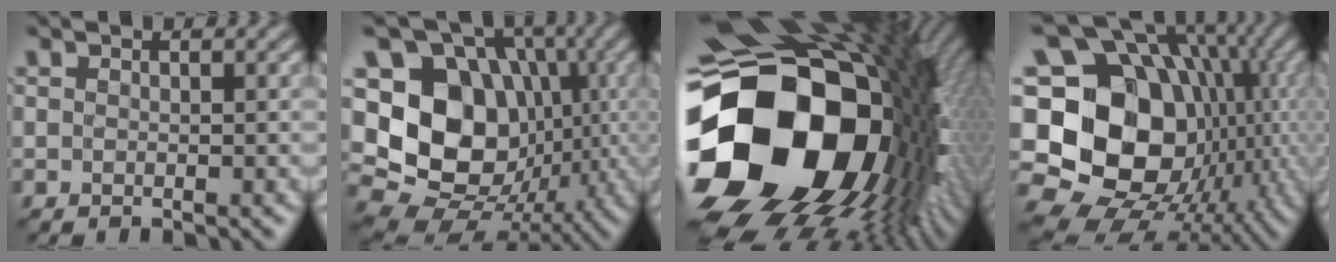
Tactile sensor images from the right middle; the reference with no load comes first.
{"total": 14.6, "force": [-0.1, 12.0, 8.4], "torque": [-0.151, -0.002, -0.016]}
{"total": 21.1, "force": [-2.1, 15.8, 13.9], "torque": [-0.302, -0.056, -0.015]}
{"total": 20.6, "force": [-1.4, 16.9, 11.8], "torque": [-0.210, 0.004, -0.030]}